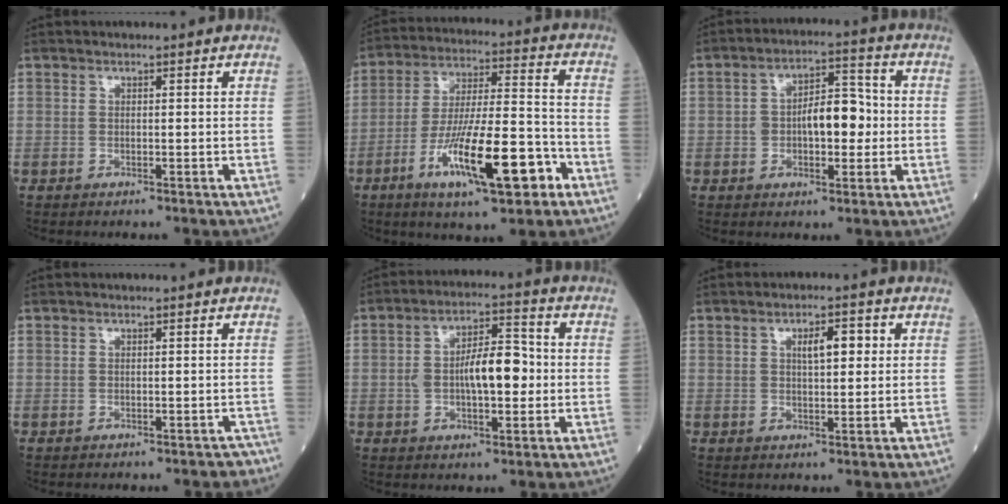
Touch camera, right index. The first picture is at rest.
{"total": 16.3, "force": [-7.2, 2.9, 14.3], "torque": [-0.259, -0.004, -0.116]}
{"total": 8.3, "force": [-0.6, 3.7, 7.4], "torque": [-0.124, 0.025, -0.009]}
{"total": 2.1, "force": [-1.7, 0.9, 0.8], "torque": [-0.003, 0.001, -0.018]}
{"total": 9.1, "force": [-0.5, 3.4, 8.4], "torque": [-0.149, 0.020, -0.009]}
{"total": 4.3, "force": [1.3, 1.4, 3.9], "torque": [-0.066, 0.009, 0.022]}